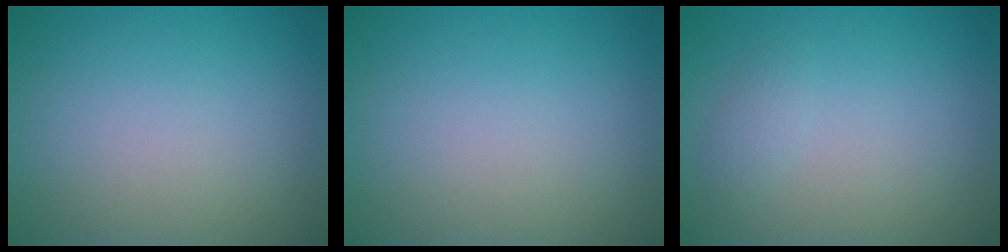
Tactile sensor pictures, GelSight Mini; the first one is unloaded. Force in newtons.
{"total": 0.0}
{"total": 1.1, "press": 1.1, "slide": 0.1}